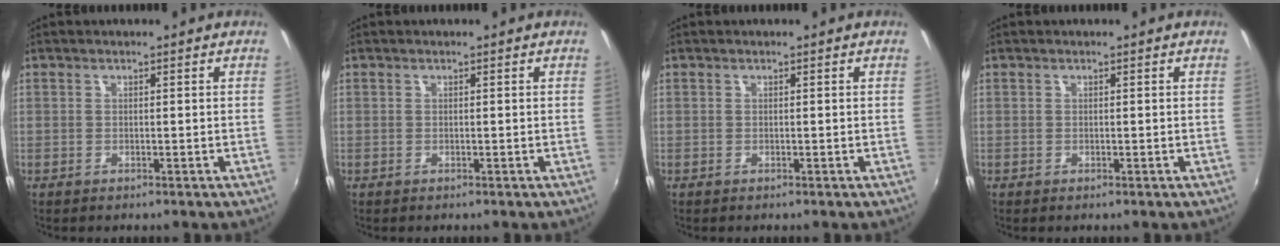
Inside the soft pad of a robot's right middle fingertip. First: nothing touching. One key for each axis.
{"total": 0.0}
{"total": 0.0}
{"total": 0.0}